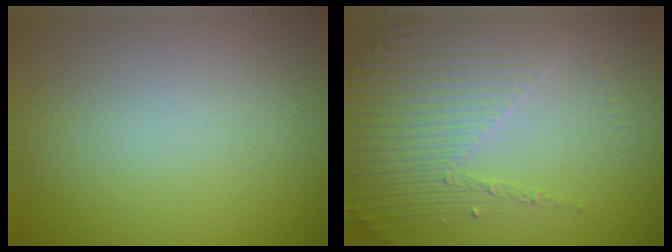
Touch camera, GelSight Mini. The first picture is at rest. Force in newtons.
{"total": 4.3, "press": 3.0, "slide": 3.0}